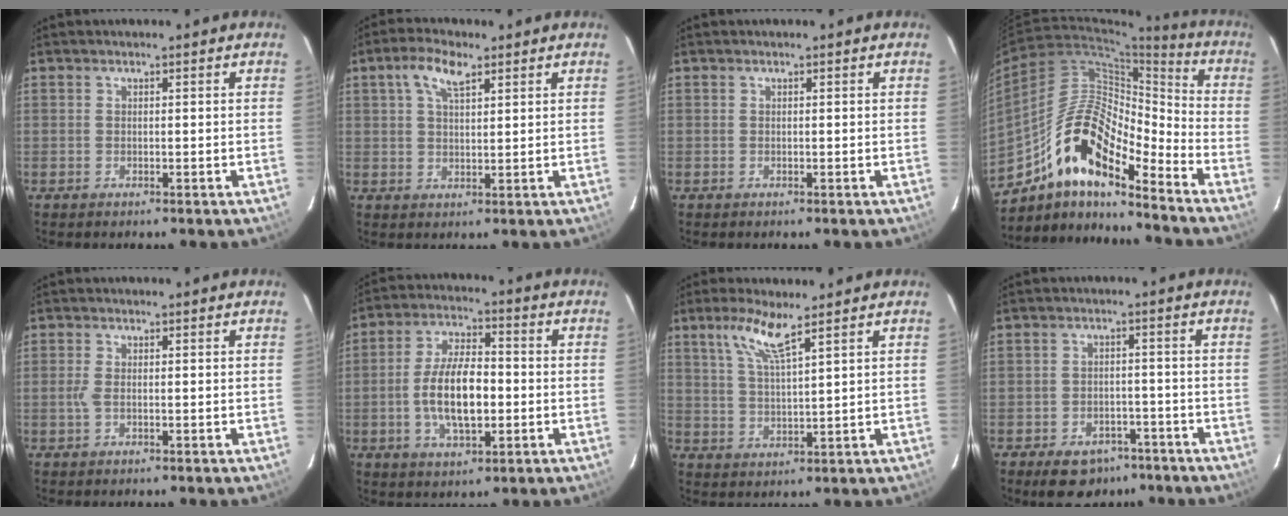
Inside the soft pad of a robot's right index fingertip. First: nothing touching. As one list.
[{"total": 5.7, "force": [3.0, 2.4, 4.2], "torque": [-0.081, 0.014, 0.055]}, {"total": 0.0}, {"total": 17.2, "force": [-11.6, 5.2, 11.5], "torque": [-0.202, 0.010, -0.221]}, {"total": 1.7, "force": [-0.3, 0.6, 1.6], "torque": [-0.036, -0.001, -0.006]}, {"total": 11.5, "force": [-1.9, 4.9, 10.2], "torque": [-0.203, 0.005, -0.031]}, {"total": 6.7, "force": [4.5, 0.8, 5.0], "torque": [-0.101, 0.002, 0.093]}, {"total": 9.2, "force": [-6.4, 5.6, 3.5], "torque": [-0.080, 0.015, -0.077]}]